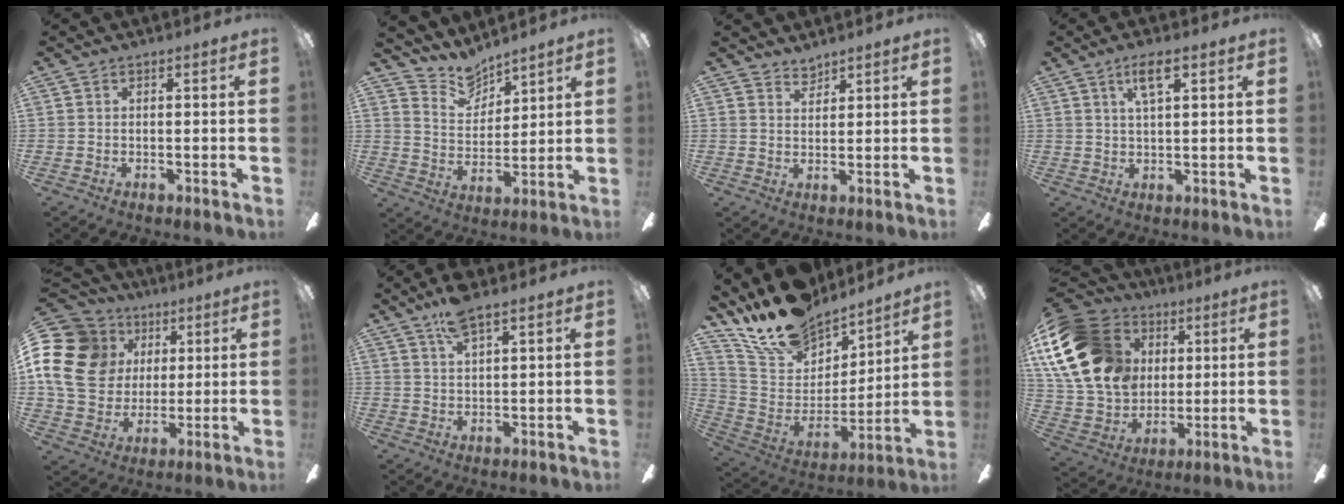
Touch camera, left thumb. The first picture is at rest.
{"total": 7.8, "force": [7.2, 2.9, 0.7], "torque": [-0.023, -0.054, 0.134]}
{"total": 3.1, "force": [3.0, 0.9, -0.1], "torque": [0.006, -0.019, 0.056]}
{"total": 5.5, "force": [2.9, 1.6, 4.4], "torque": [-0.085, 0.000, 0.047]}
{"total": 19.6, "force": [4.9, 16.3, 9.8], "torque": [-0.198, -0.003, 0.098]}
{"total": 6.8, "force": [4.9, 1.9, 4.3], "torque": [-0.086, -0.013, 0.087]}
{"total": 18.6, "force": [16.1, 7.6, 5.4], "torque": [-0.122, -0.122, 0.295]}
{"total": 23.2, "force": [6.5, 18.1, 13.1], "torque": [-0.272, -0.005, 0.127]}